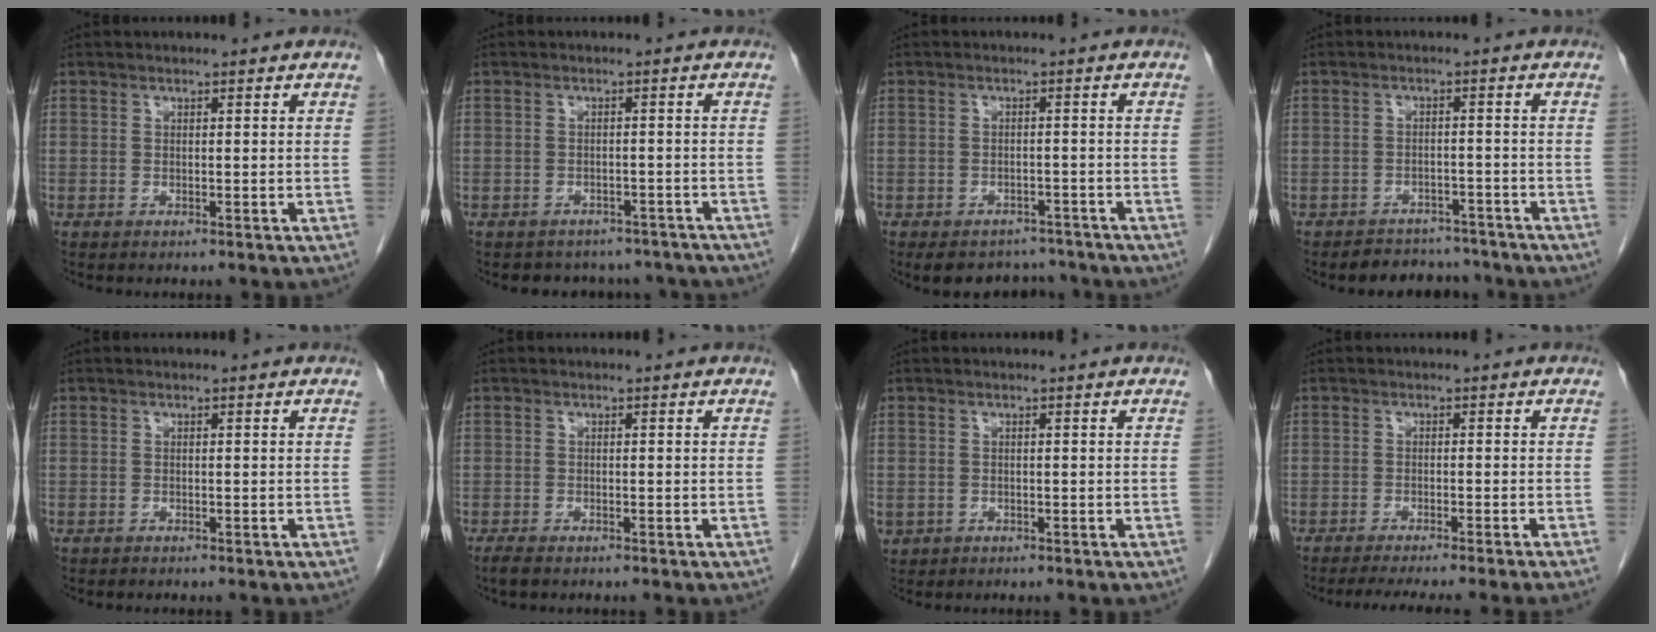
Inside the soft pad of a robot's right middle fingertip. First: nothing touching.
{"total": 8.2, "force": [-7.1, 4.0, 1.0], "torque": [-0.007, 0.015, -0.073]}
{"total": 7.1, "force": [-6.2, 3.2, 1.3], "torque": [-0.005, 0.008, -0.081]}
{"total": 5.7, "force": [-5.1, 2.4, 0.0], "torque": [0.013, 0.011, -0.070]}
{"total": 0.0}
{"total": 1.0, "force": [-0.8, 0.1, 0.5], "torque": [-0.019, -0.003, -0.016]}
{"total": 1.7, "force": [-0.4, 1.5, 0.5], "torque": [-0.012, 0.000, 0.003]}
{"total": 9.2, "force": [-7.9, -1.4, 4.4], "torque": [-0.034, -0.021, -0.112]}